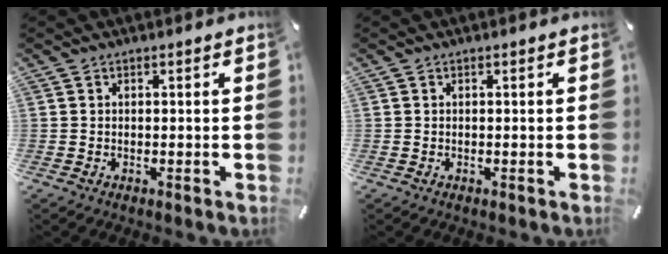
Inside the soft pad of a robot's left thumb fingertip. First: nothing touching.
{"total": 0.0}